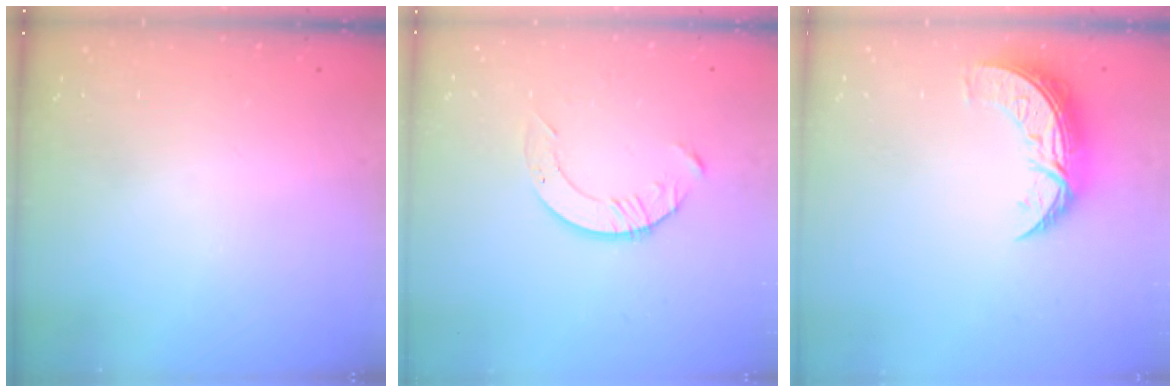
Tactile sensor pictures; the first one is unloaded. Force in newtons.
{"total": 4.7, "press": 4.6, "slide": 0.6}
{"total": 9.1, "press": 9.0, "slide": 0.8}